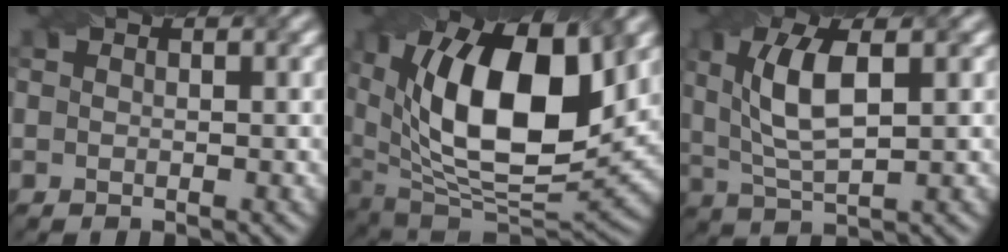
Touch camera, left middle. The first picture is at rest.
{"total": 14.9, "force": [4.0, 7.4, 12.3], "torque": [-0.201, 0.010, 0.070]}
{"total": 5.8, "force": [1.0, 2.0, 5.4], "torque": [-0.107, 0.008, 0.033]}